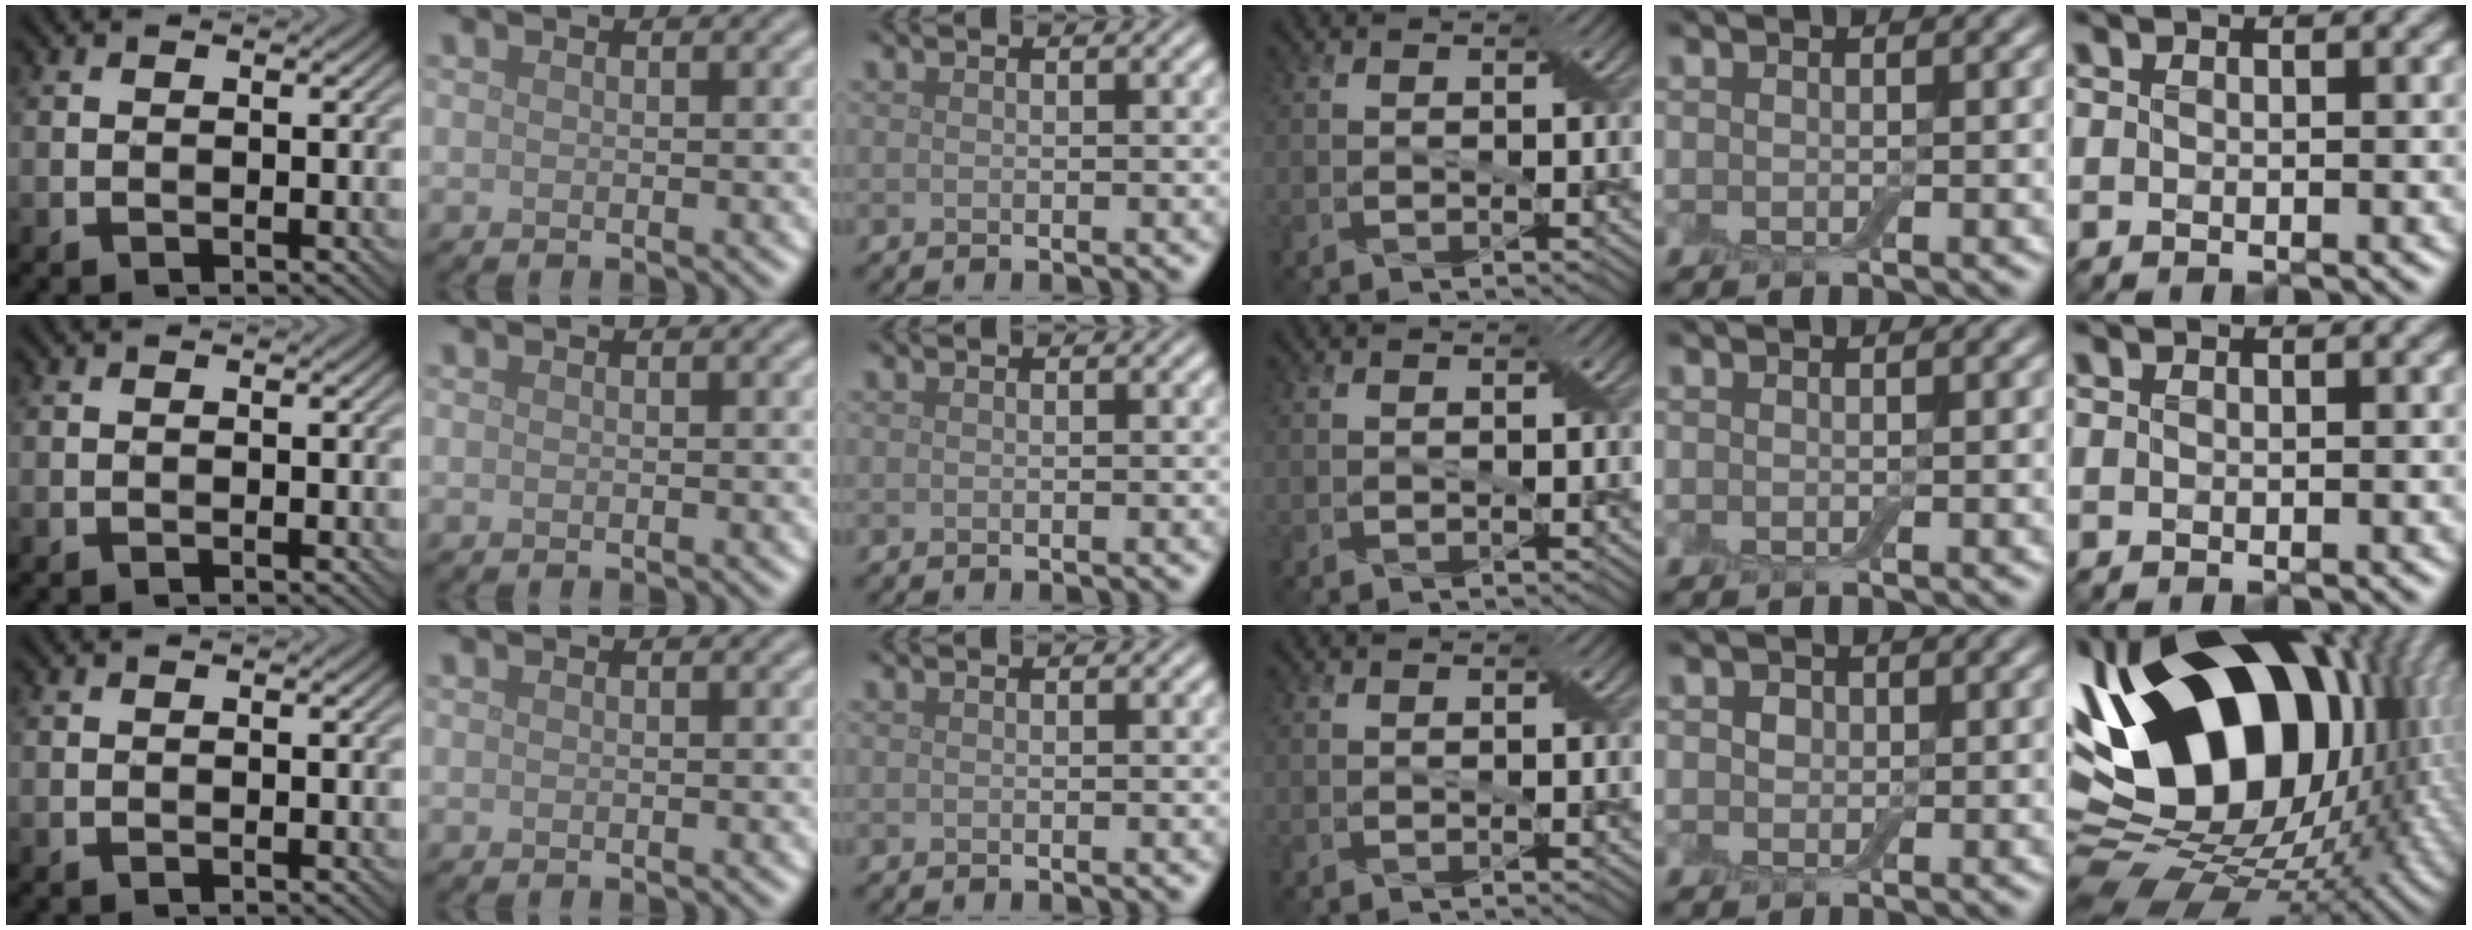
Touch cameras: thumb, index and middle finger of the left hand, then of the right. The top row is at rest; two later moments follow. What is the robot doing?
{"motion": "extract", "object": "drawer"}